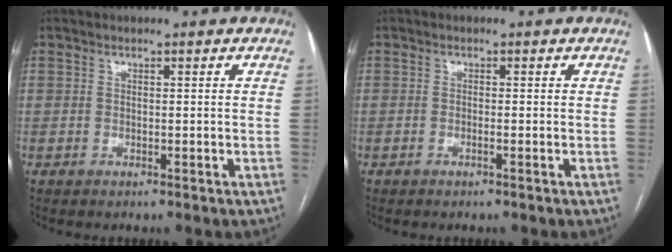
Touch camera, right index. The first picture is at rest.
{"total": 0.5, "force": [-0.3, -0.1, 0.5], "torque": [-0.009, 0.000, -0.005]}